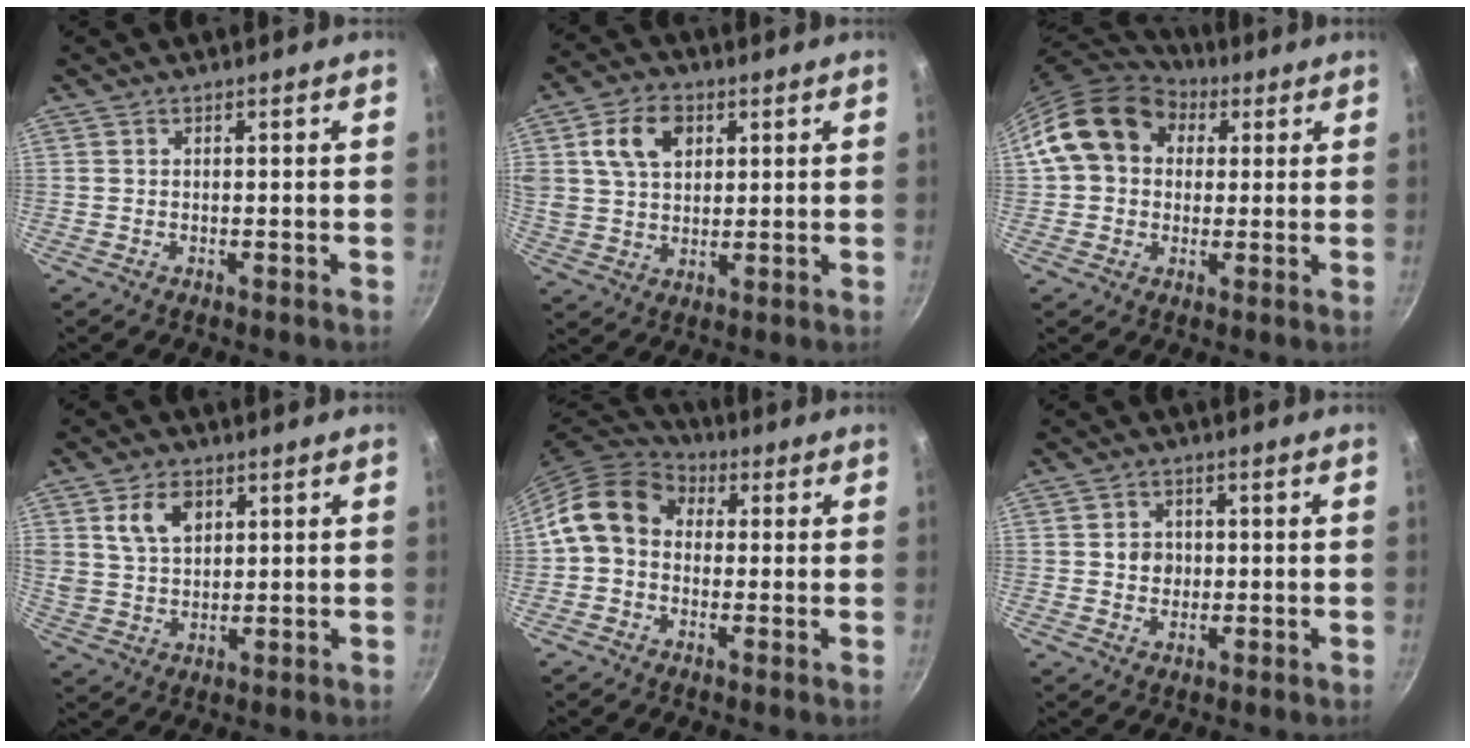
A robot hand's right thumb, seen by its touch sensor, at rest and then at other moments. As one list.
[{"total": 10.3, "force": [3.6, 7.2, 6.4], "torque": [-0.099, -0.002, 0.061]}, {"total": 15.3, "force": [4.1, 12.3, 8.2], "torque": [-0.123, 0.027, 0.057]}, {"total": 7.8, "force": [3.2, 5.3, 4.7], "torque": [-0.072, -0.011, 0.063]}, {"total": 12.0, "force": [1.0, 9.7, 7.0], "torque": [-0.105, 0.033, -0.005]}, {"total": 4.0, "force": [0.1, 3.5, 1.8], "torque": [-0.007, 0.001, -0.002]}]